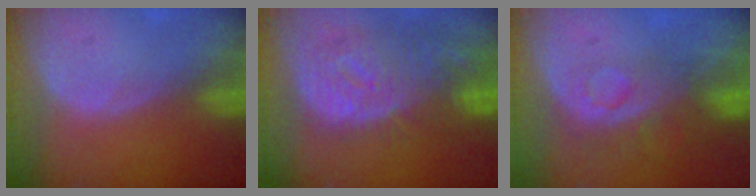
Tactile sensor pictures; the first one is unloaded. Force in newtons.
{"total": 12.5, "press": 10.9, "slide": 6.2}
{"total": 8.5, "press": 7.1, "slide": 4.6}